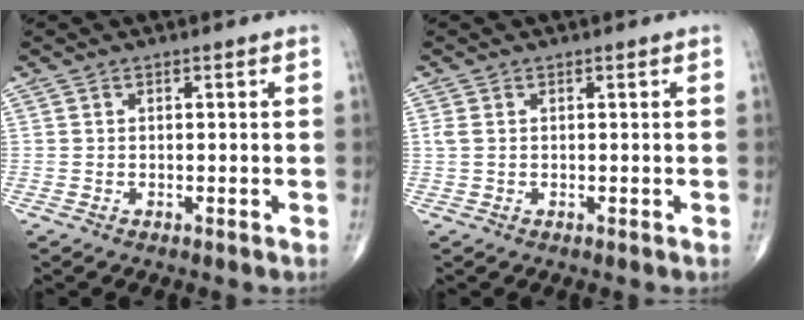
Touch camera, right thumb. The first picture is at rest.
{"total": 1.4, "force": [0.3, 0.8, 1.1], "torque": [-0.034, 0.007, 0.009]}